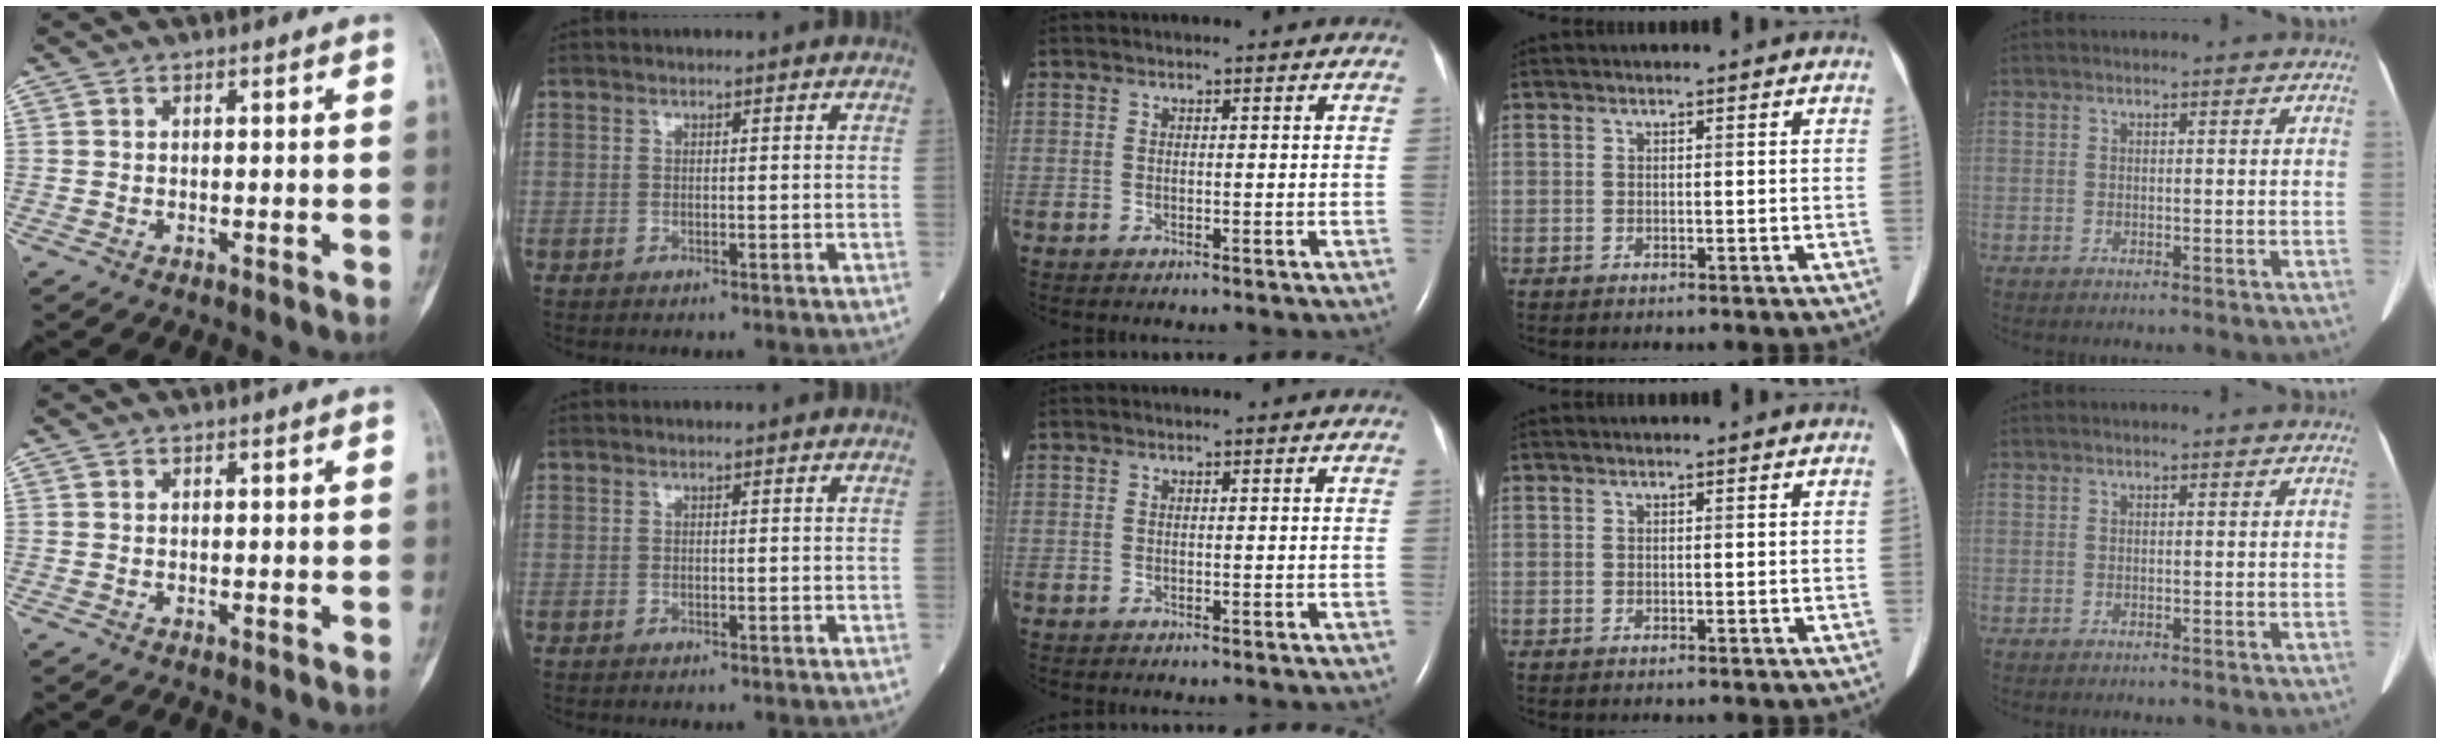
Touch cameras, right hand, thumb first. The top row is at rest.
{}